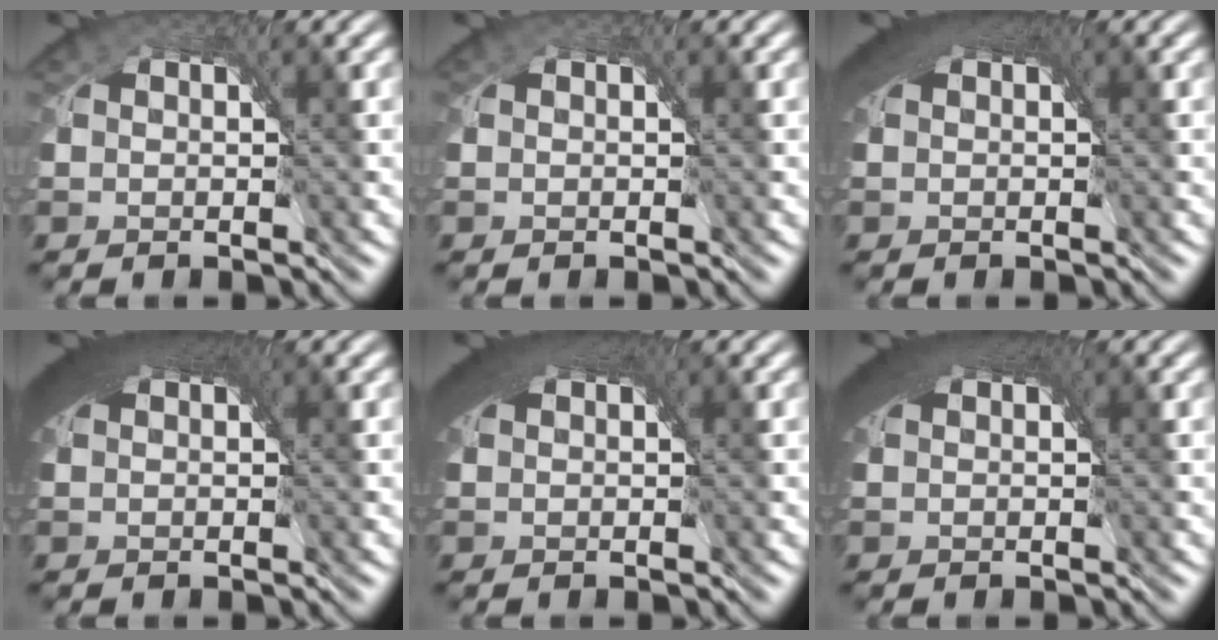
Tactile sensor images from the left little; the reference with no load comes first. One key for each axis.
{"total": 0.0}
{"total": 4.5, "fx": 1.8, "fy": 2.5, "fz": 3.3, "tx": -0.067, "ty": -0.010, "tz": 0.030}
{"total": 6.6, "fx": 1.9, "fy": 3.8, "fz": 5.0, "tx": -0.090, "ty": -0.007, "tz": 0.028}
{"total": 5.1, "fx": 1.8, "fy": 2.8, "fz": 3.8, "tx": -0.072, "ty": -0.010, "tz": 0.029}
{"total": 6.0, "fx": 2.0, "fy": 3.4, "fz": 4.4, "tx": -0.083, "ty": -0.008, "tz": 0.030}